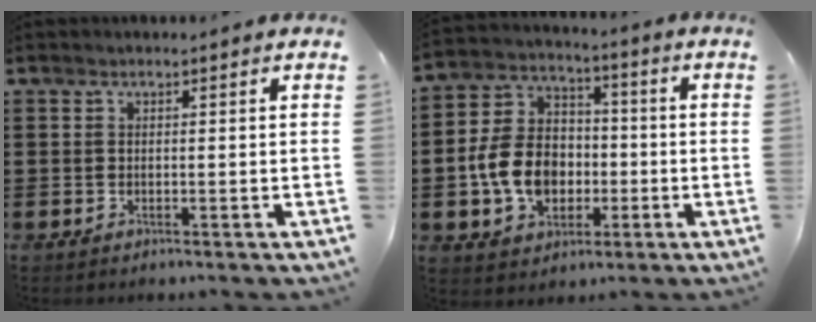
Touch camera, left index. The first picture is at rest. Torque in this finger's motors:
{"motor_torque": [1.29, 0.67, 0.78, 0.12]}